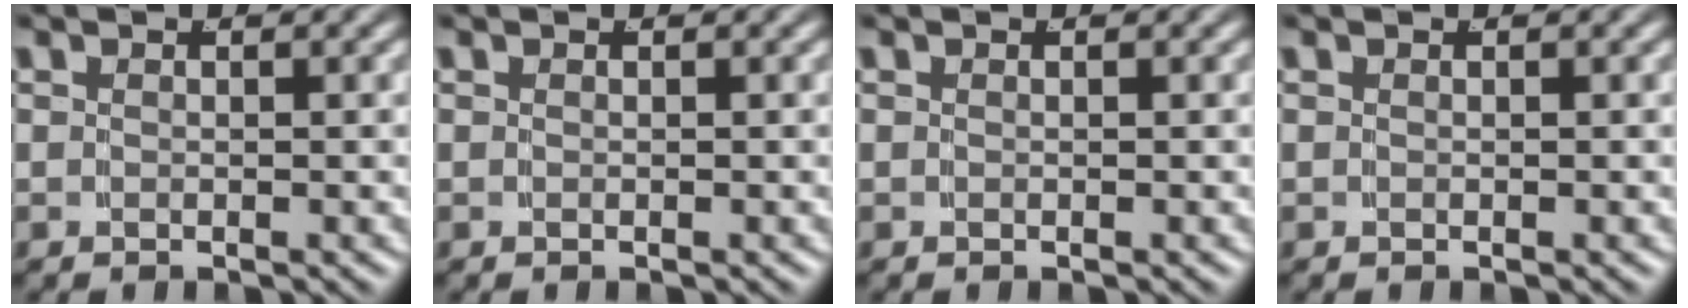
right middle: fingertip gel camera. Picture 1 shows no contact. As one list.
[{"total": 0.0}, {"total": 0.0}, {"total": 0.0}]